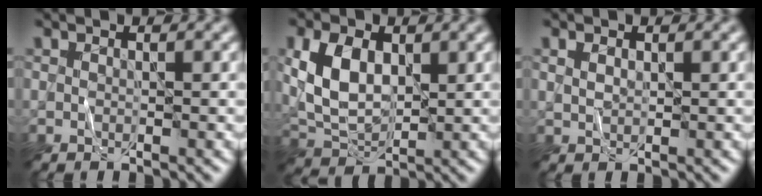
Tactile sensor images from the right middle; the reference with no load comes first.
{"total": 6.0, "force": [1.3, 3.8, 4.5], "torque": [-0.097, 0.006, 0.028]}
{"total": 1.3, "force": [0.7, 0.7, 0.8], "torque": [-0.018, 0.002, 0.017]}